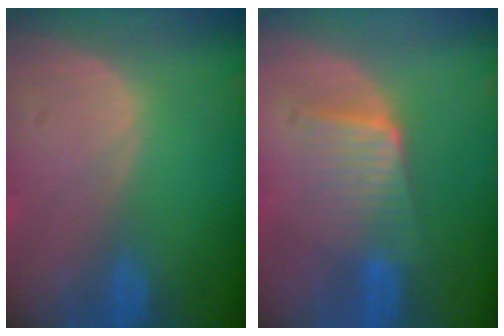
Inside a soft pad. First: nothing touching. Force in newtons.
{"total": 6.6, "press": 5.8, "slide": 3.1}